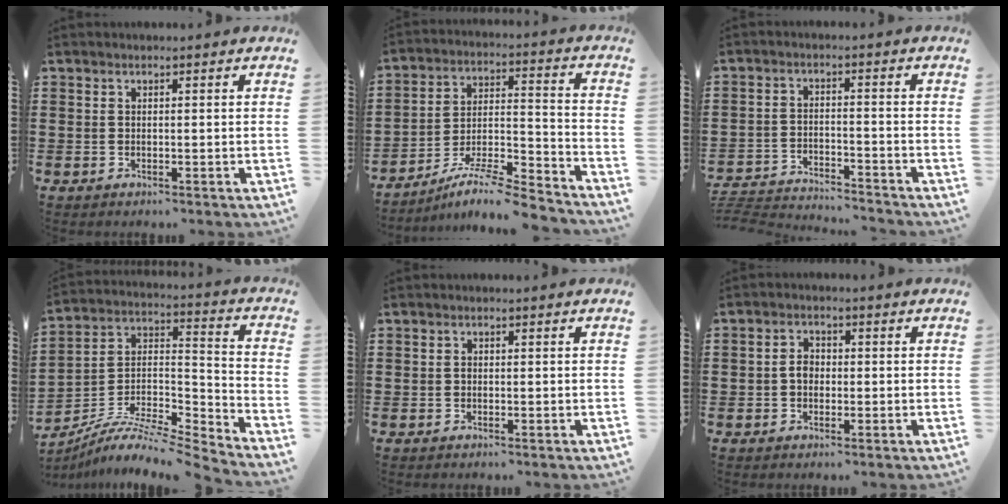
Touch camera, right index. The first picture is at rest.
{"total": 8.3, "force": [-7.4, 0.5, 3.6], "torque": [-0.059, 0.005, -0.147]}
{"total": 3.8, "force": [-3.8, 0.0, 0.2], "torque": [-0.024, -0.004, -0.087]}
{"total": 7.5, "force": [-6.5, 1.6, 3.4], "torque": [-0.076, -0.005, -0.136]}
{"total": 0.5, "force": [-0.1, 0.4, 0.3], "torque": [-0.008, 0.001, -0.002]}
{"total": 2.5, "force": [-0.3, 1.8, 1.7], "torque": [-0.034, 0.006, -0.008]}